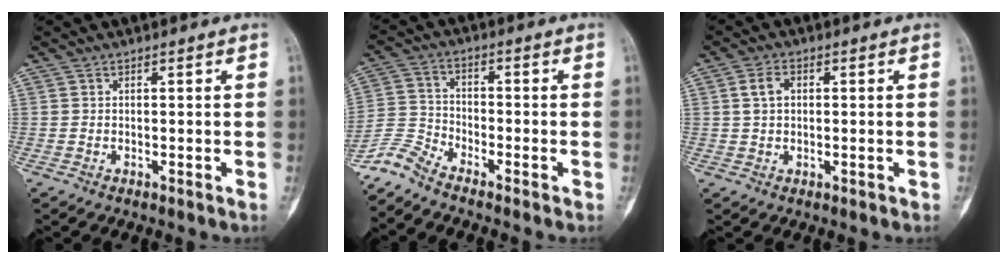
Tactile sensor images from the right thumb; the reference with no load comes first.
{"total": 5.8, "force": [-5.5, 1.3, 1.1], "torque": [-0.023, 0.025, -0.126]}
{"total": 3.9, "force": [0.6, 2.8, 2.7], "torque": [-0.047, 0.008, 0.007]}